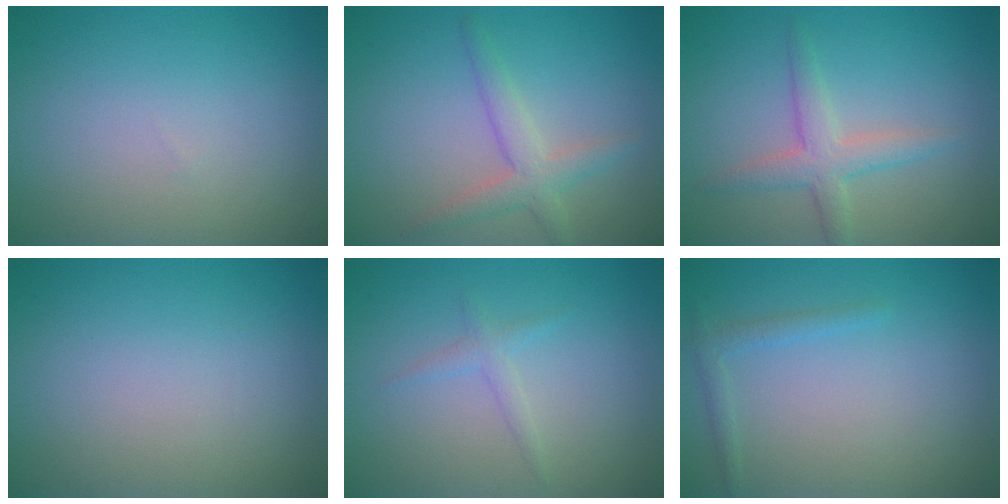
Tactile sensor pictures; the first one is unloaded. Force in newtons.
{"total": 2.8, "press": 2.7, "slide": 0.3}
{"total": 2.9, "press": 2.9, "slide": 0.1}
{"total": 0.0}
{"total": 1.2, "press": 1.2, "slide": 0.0}
{"total": 1.2, "press": 1.2, "slide": 0.1}